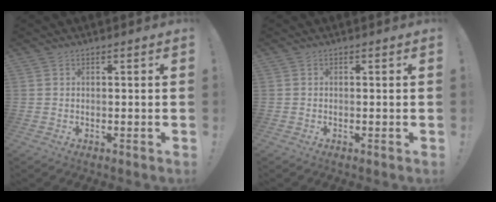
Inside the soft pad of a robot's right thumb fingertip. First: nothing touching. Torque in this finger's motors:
{"motor_torque": [0.12, -0.07, 0.14, -0.10, -0.05]}